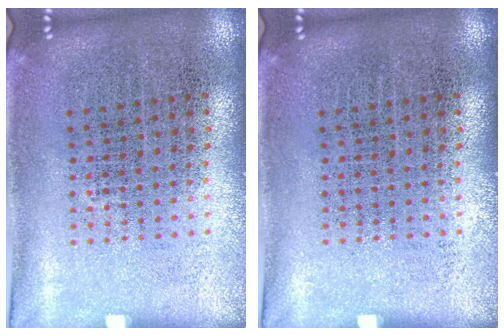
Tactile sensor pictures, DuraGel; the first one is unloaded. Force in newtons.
{"total": 0.0}